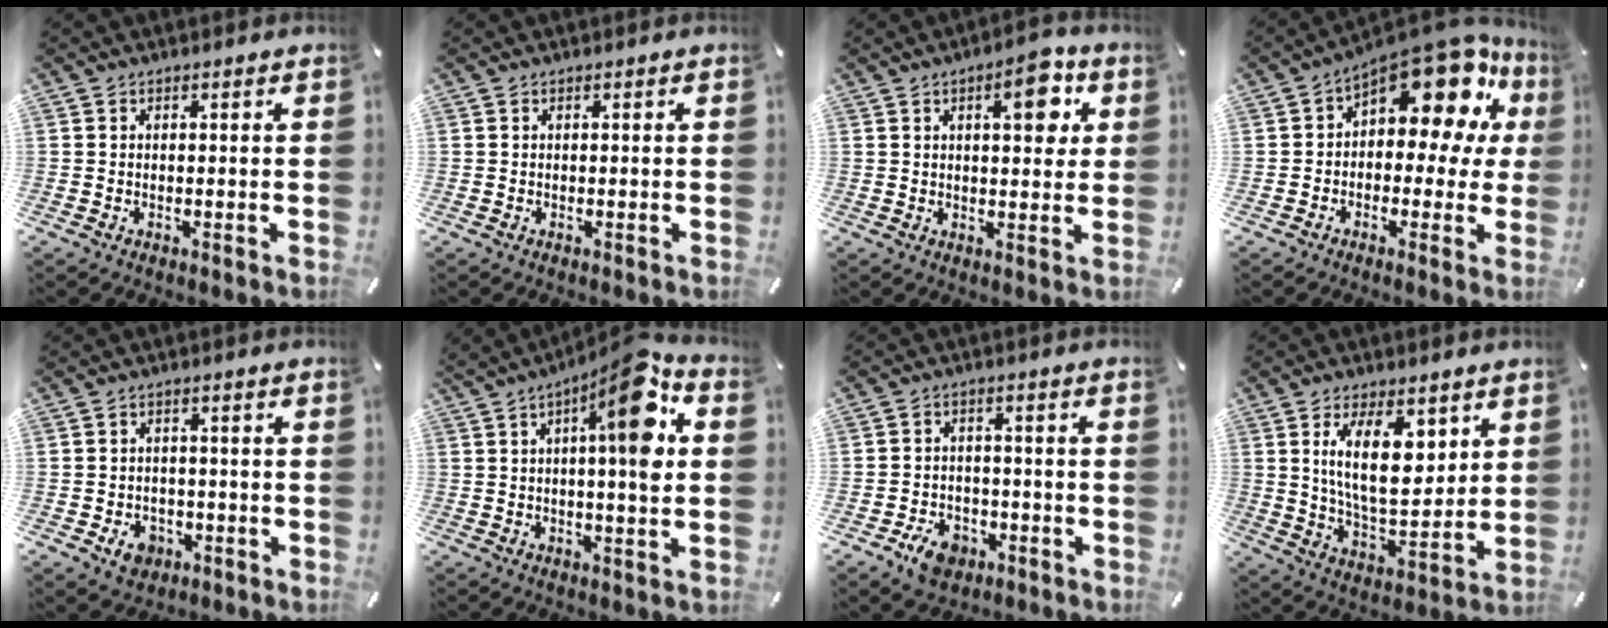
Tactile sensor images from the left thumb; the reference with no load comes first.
{"total": 0.0}
{"total": 8.5, "force": [3.1, 3.6, 7.1], "torque": [-0.083, -0.012, 0.043]}
{"total": 16.4, "force": [9.3, 8.1, 10.8], "torque": [-0.157, -0.073, 0.156]}
{"total": 5.2, "force": [-2.1, 4.2, 2.4], "torque": [-0.043, 0.004, -0.038]}
{"total": 15.3, "force": [4.4, 3.6, 14.2], "torque": [-0.207, -0.021, 0.059]}
{"total": 6.4, "force": [-3.7, 4.6, 2.7], "torque": [-0.050, 0.022, -0.066]}
{"total": 14.7, "force": [5.5, 7.2, 11.5], "torque": [-0.204, -0.011, 0.094]}